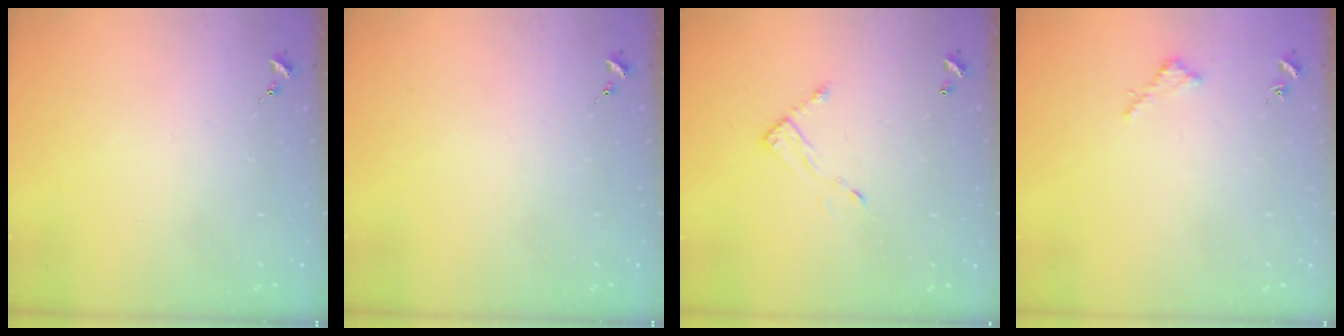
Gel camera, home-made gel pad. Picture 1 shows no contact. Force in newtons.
{"total": 0.0}
{"total": 5.5, "press": 5.5, "slide": 0.3}
{"total": 2.6, "press": 2.6, "slide": 0.2}